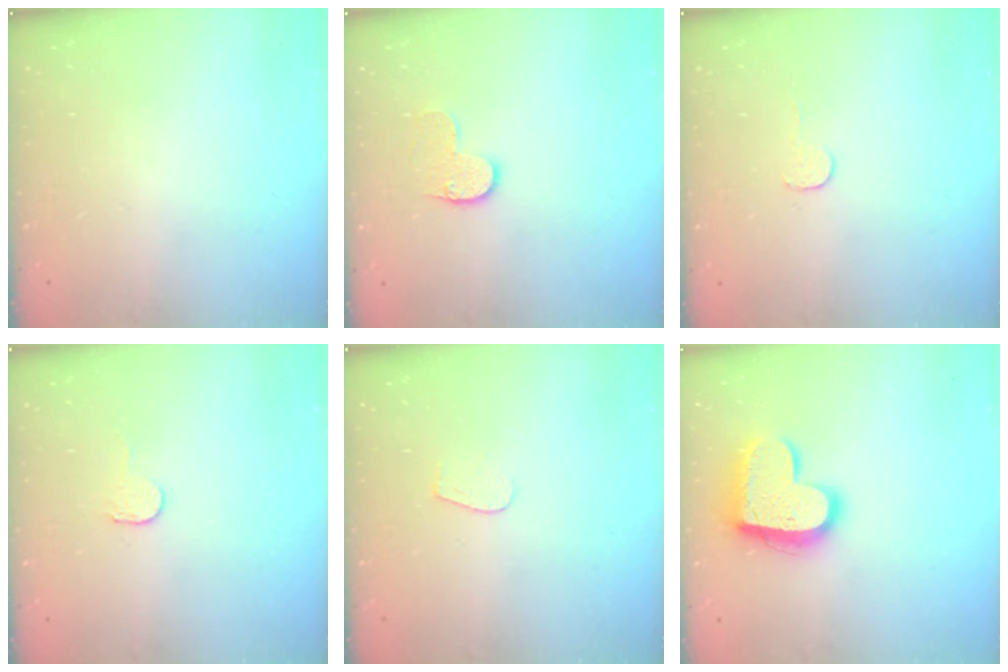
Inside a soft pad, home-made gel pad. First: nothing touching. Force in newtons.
{"total": 6.3, "press": 6.3, "slide": 0.3}
{"total": 3.0, "press": 3.0, "slide": 0.3}
{"total": 2.3, "press": 2.3, "slide": 0.2}
{"total": 3.9, "press": 3.9, "slide": 0.4}
{"total": 16.3, "press": 16.3, "slide": 1.3}